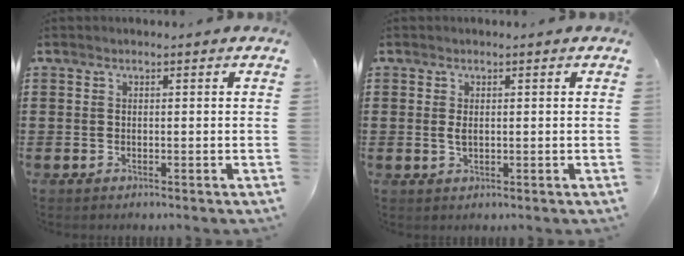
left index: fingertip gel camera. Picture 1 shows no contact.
{"total": 1.4, "force": [0.1, 0.6, 1.2], "torque": [-0.027, 0.003, 0.001]}